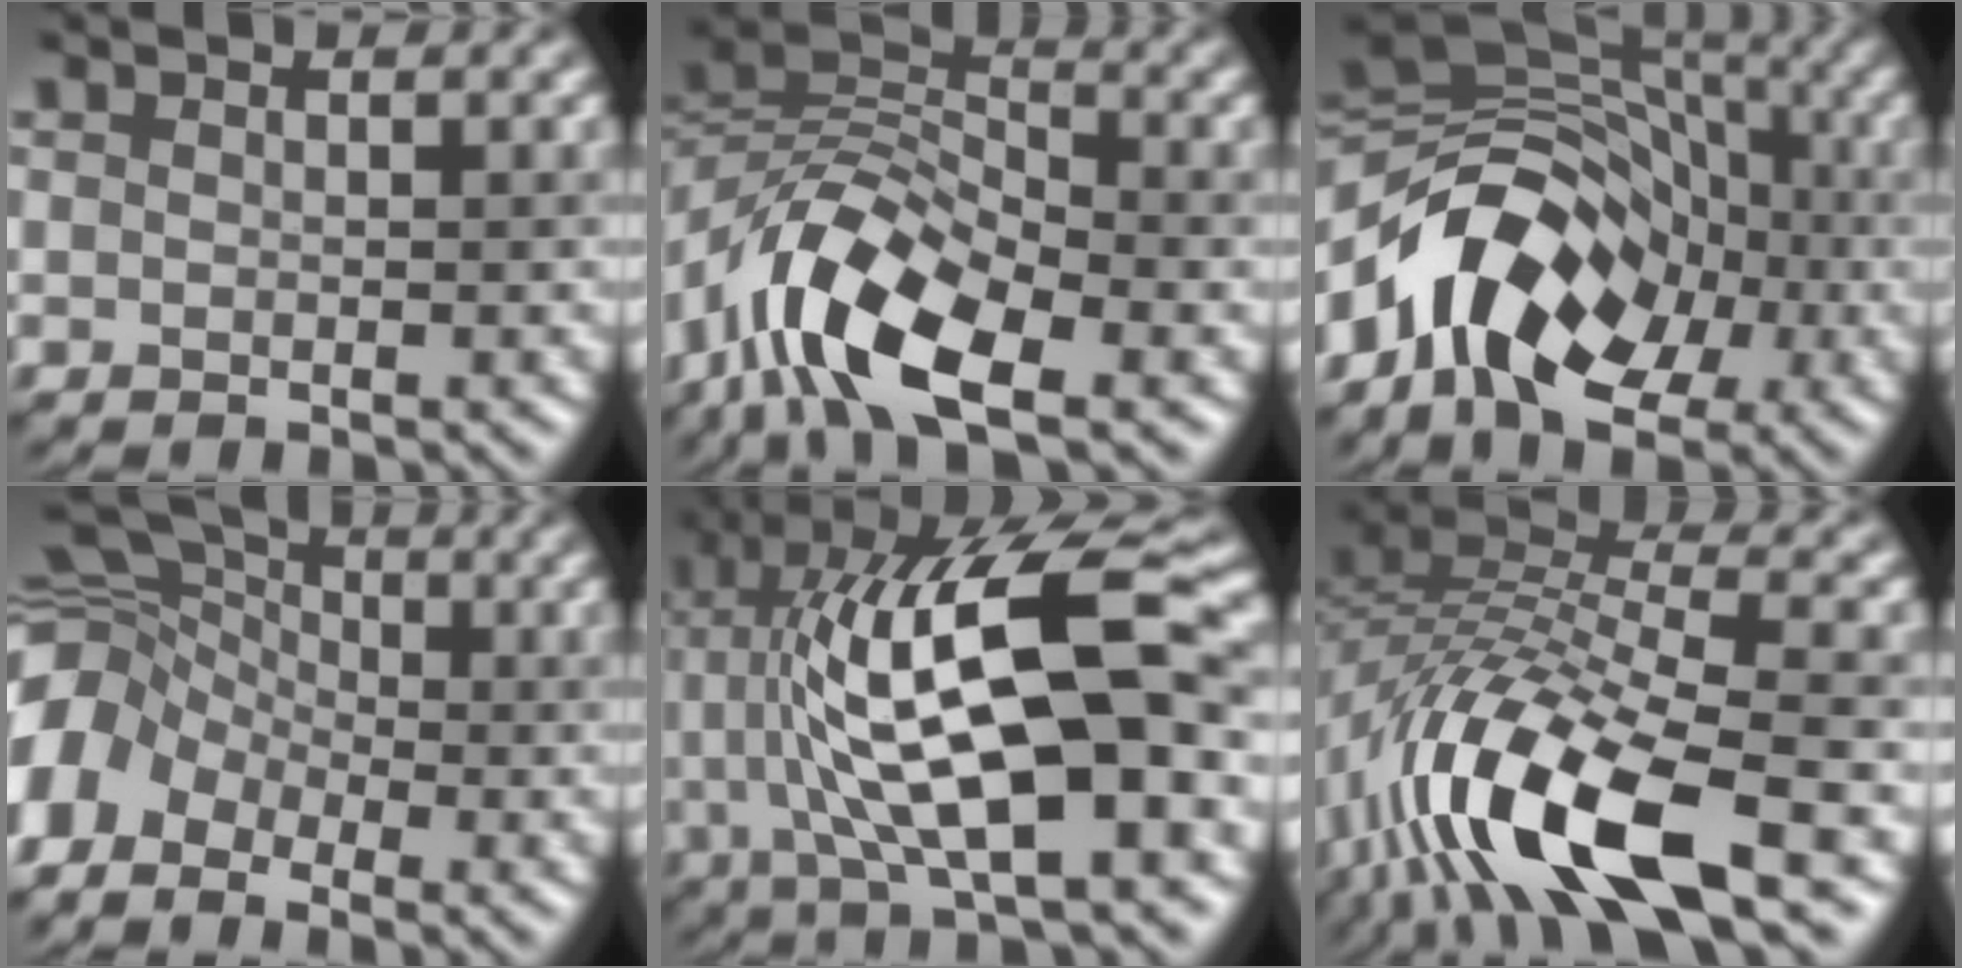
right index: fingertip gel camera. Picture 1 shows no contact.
{"total": 11.1, "force": [-5.4, 5.1, 8.3], "torque": [-0.147, 0.013, -0.111]}
{"total": 11.0, "force": [-4.0, 7.4, 7.1], "torque": [-0.112, 0.012, -0.083]}
{"total": 7.8, "force": [-2.9, 5.8, 4.3], "torque": [-0.076, 0.003, -0.058]}
{"total": 15.8, "force": [0.9, 4.5, 15.1], "torque": [-0.253, 0.022, 0.014]}
{"total": 12.5, "force": [-6.3, 4.0, 10.1], "torque": [-0.202, 0.002, -0.123]}